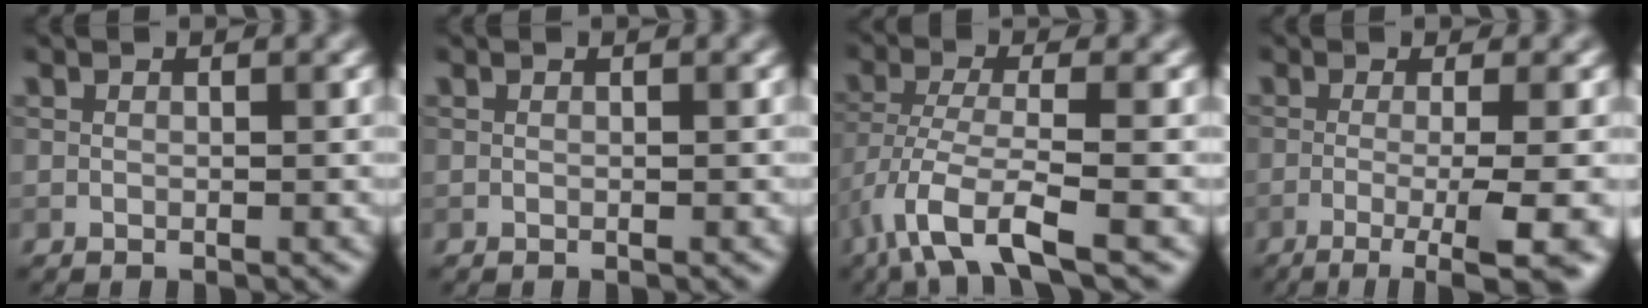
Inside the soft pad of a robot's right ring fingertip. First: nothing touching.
{"total": 0.0}
{"total": 5.8, "force": [-3.4, 1.5, 4.5], "torque": [-0.098, -0.011, -0.073]}
{"total": 7.5, "force": [-2.2, 2.0, 6.9], "torque": [-0.085, -0.018, -0.031]}